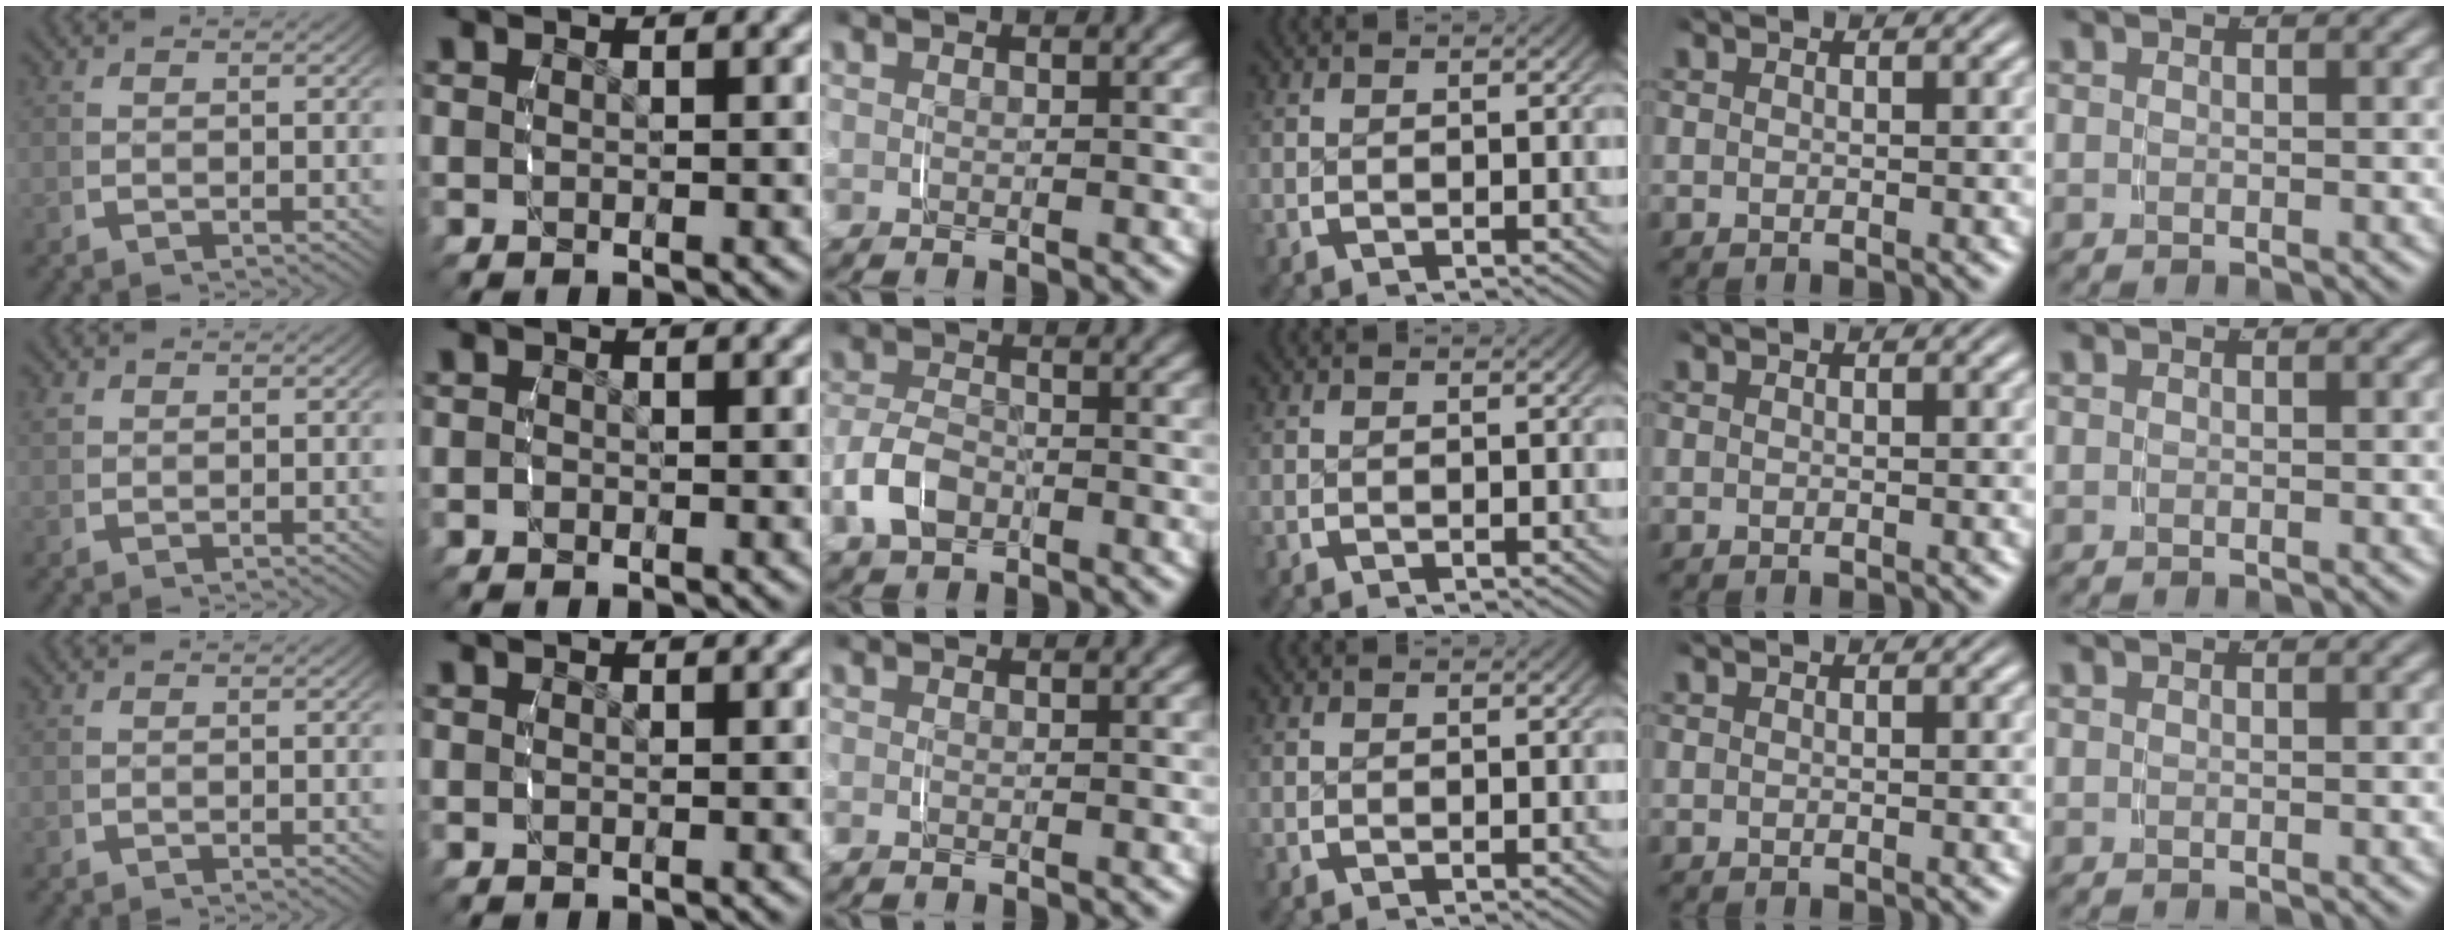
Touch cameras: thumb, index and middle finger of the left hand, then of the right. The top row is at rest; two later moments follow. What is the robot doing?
{"motion": "grasp_and_lifting", "object": "paper towel"}